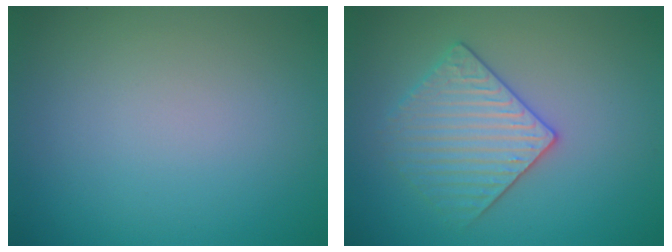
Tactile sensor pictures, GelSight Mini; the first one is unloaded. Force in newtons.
{"total": 3.3, "press": 3.3, "slide": 0.2}